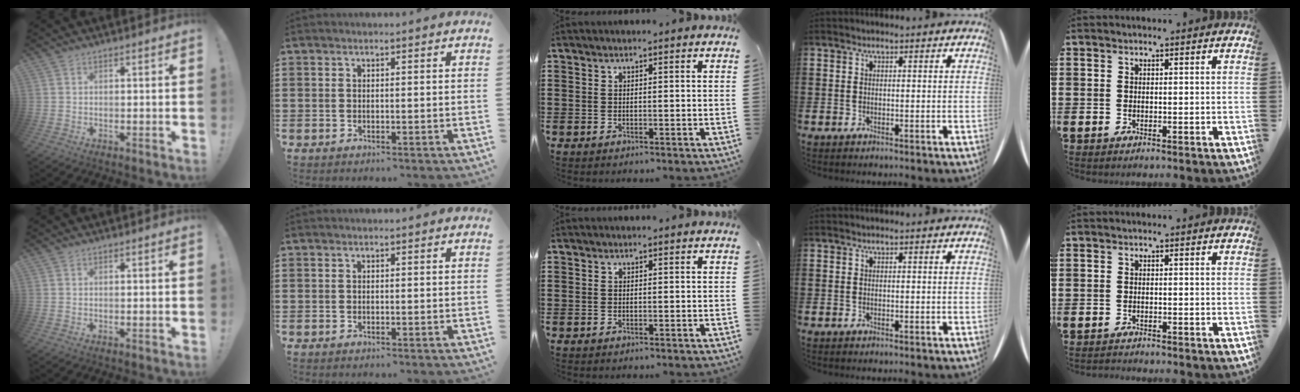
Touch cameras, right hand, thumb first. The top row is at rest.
{"little": {"total": 0.6, "force": [-0.6, 0.0, -0.1], "torque": [-0.001, -0.002, -0.012]}}